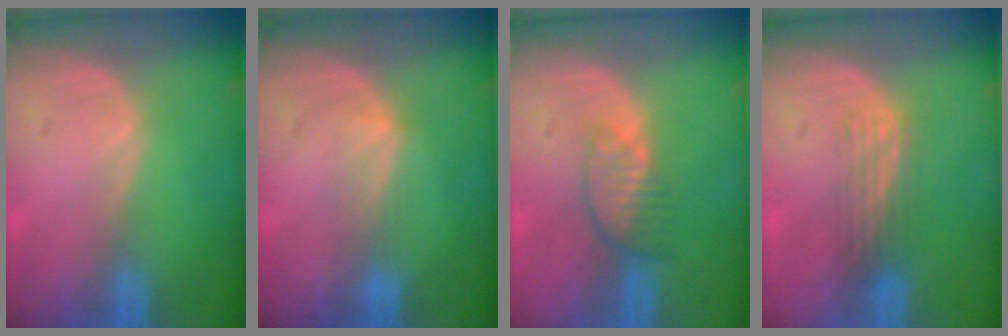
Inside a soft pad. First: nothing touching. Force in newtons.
{"total": 2.4, "press": 2.4, "slide": 0.4}
{"total": 3.7, "press": 3.4, "slide": 1.5}
{"total": 2.9, "press": 2.7, "slide": 1.2}